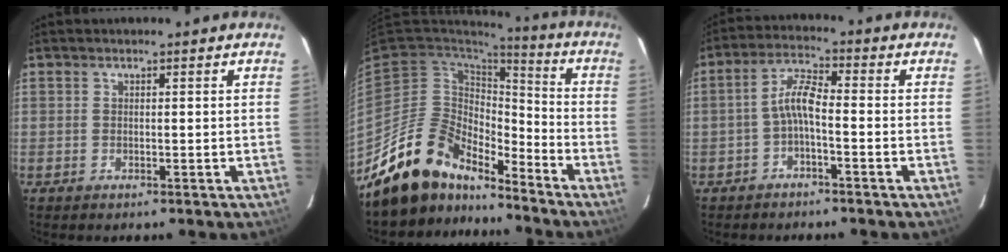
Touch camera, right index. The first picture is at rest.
{"total": 16.0, "force": [-13.8, 6.6, 4.7], "torque": [-0.110, 0.016, -0.243]}
{"total": 4.7, "force": [-1.9, 1.0, 4.1], "torque": [-0.093, 0.015, -0.038]}